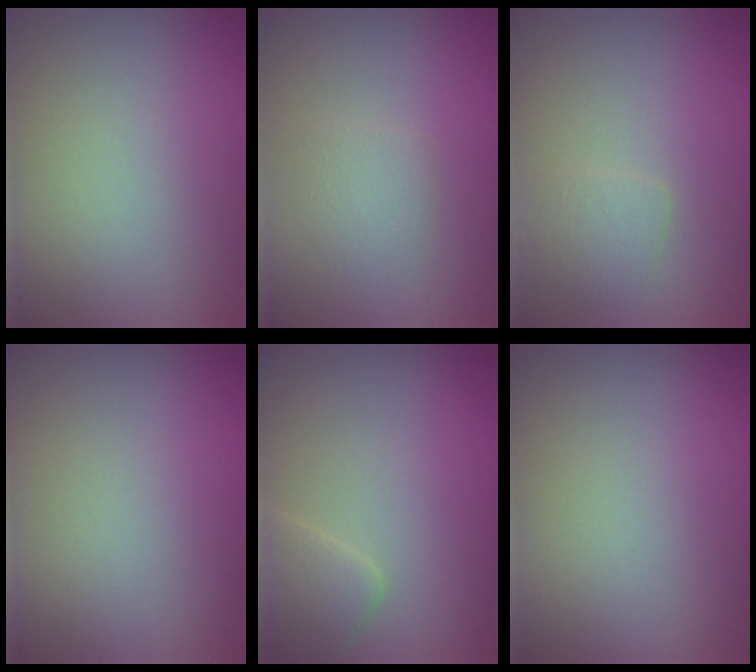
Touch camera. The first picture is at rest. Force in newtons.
{"total": 1.6, "press": 1.6, "slide": 0.1}
{"total": 1.5, "press": 1.5, "slide": 0.1}
{"total": 0.0}
{"total": 2.6, "press": 2.6, "slide": 0.1}
{"total": 0.0}